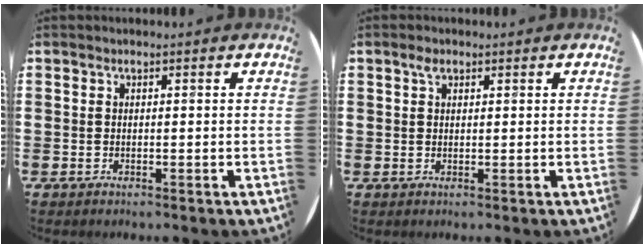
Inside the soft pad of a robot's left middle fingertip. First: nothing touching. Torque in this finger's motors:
{"motor_torque": [0.66, -0.35, -0.07, 0.01]}